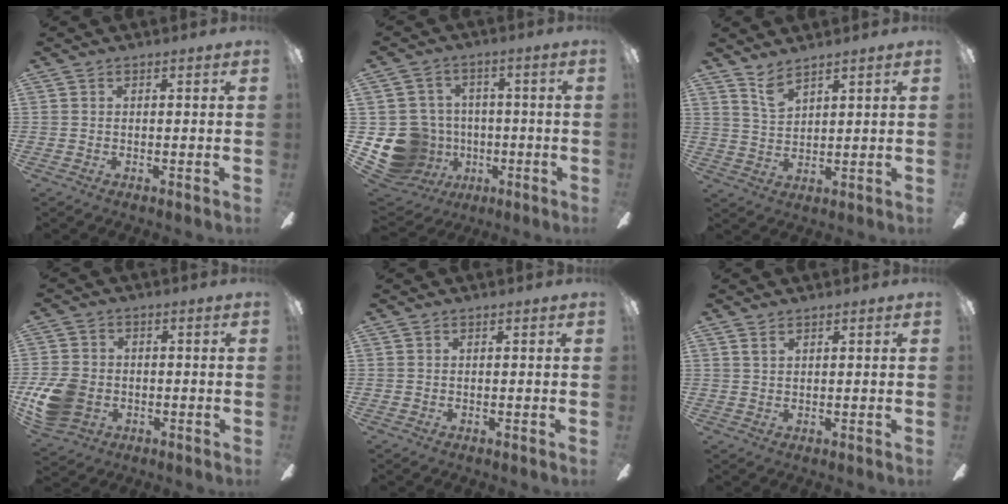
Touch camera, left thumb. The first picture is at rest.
{"total": 14.4, "force": [-4.0, 13.1, 4.6], "torque": [-0.120, 0.027, -0.048]}
{"total": 5.2, "force": [4.4, 1.4, 2.4], "torque": [-0.058, -0.018, 0.081]}
{"total": 10.9, "force": [-3.1, 8.5, 6.1], "torque": [-0.133, 0.023, -0.053]}
{"total": 0.0}
{"total": 1.6, "force": [1.0, 0.9, 0.9], "torque": [-0.013, -0.002, 0.016]}